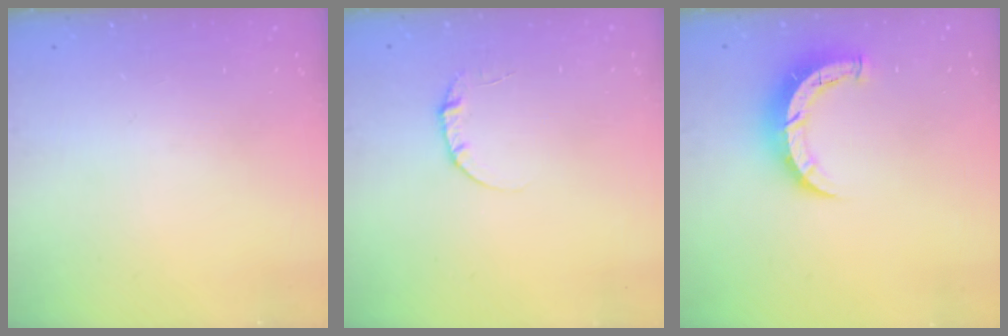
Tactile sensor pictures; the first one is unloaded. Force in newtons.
{"total": 4.0, "press": 4.0, "slide": 0.4}
{"total": 7.5, "press": 7.5, "slide": 0.6}